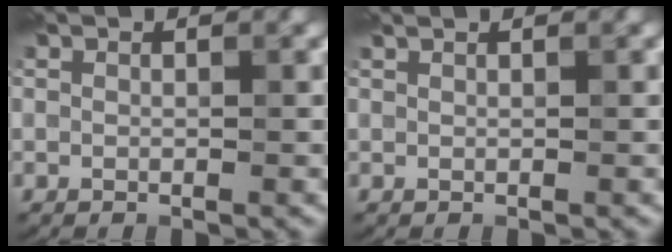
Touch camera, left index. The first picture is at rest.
{"total": 0.8, "force": [0.6, 0.2, 0.4], "torque": [-0.005, -0.002, 0.005]}